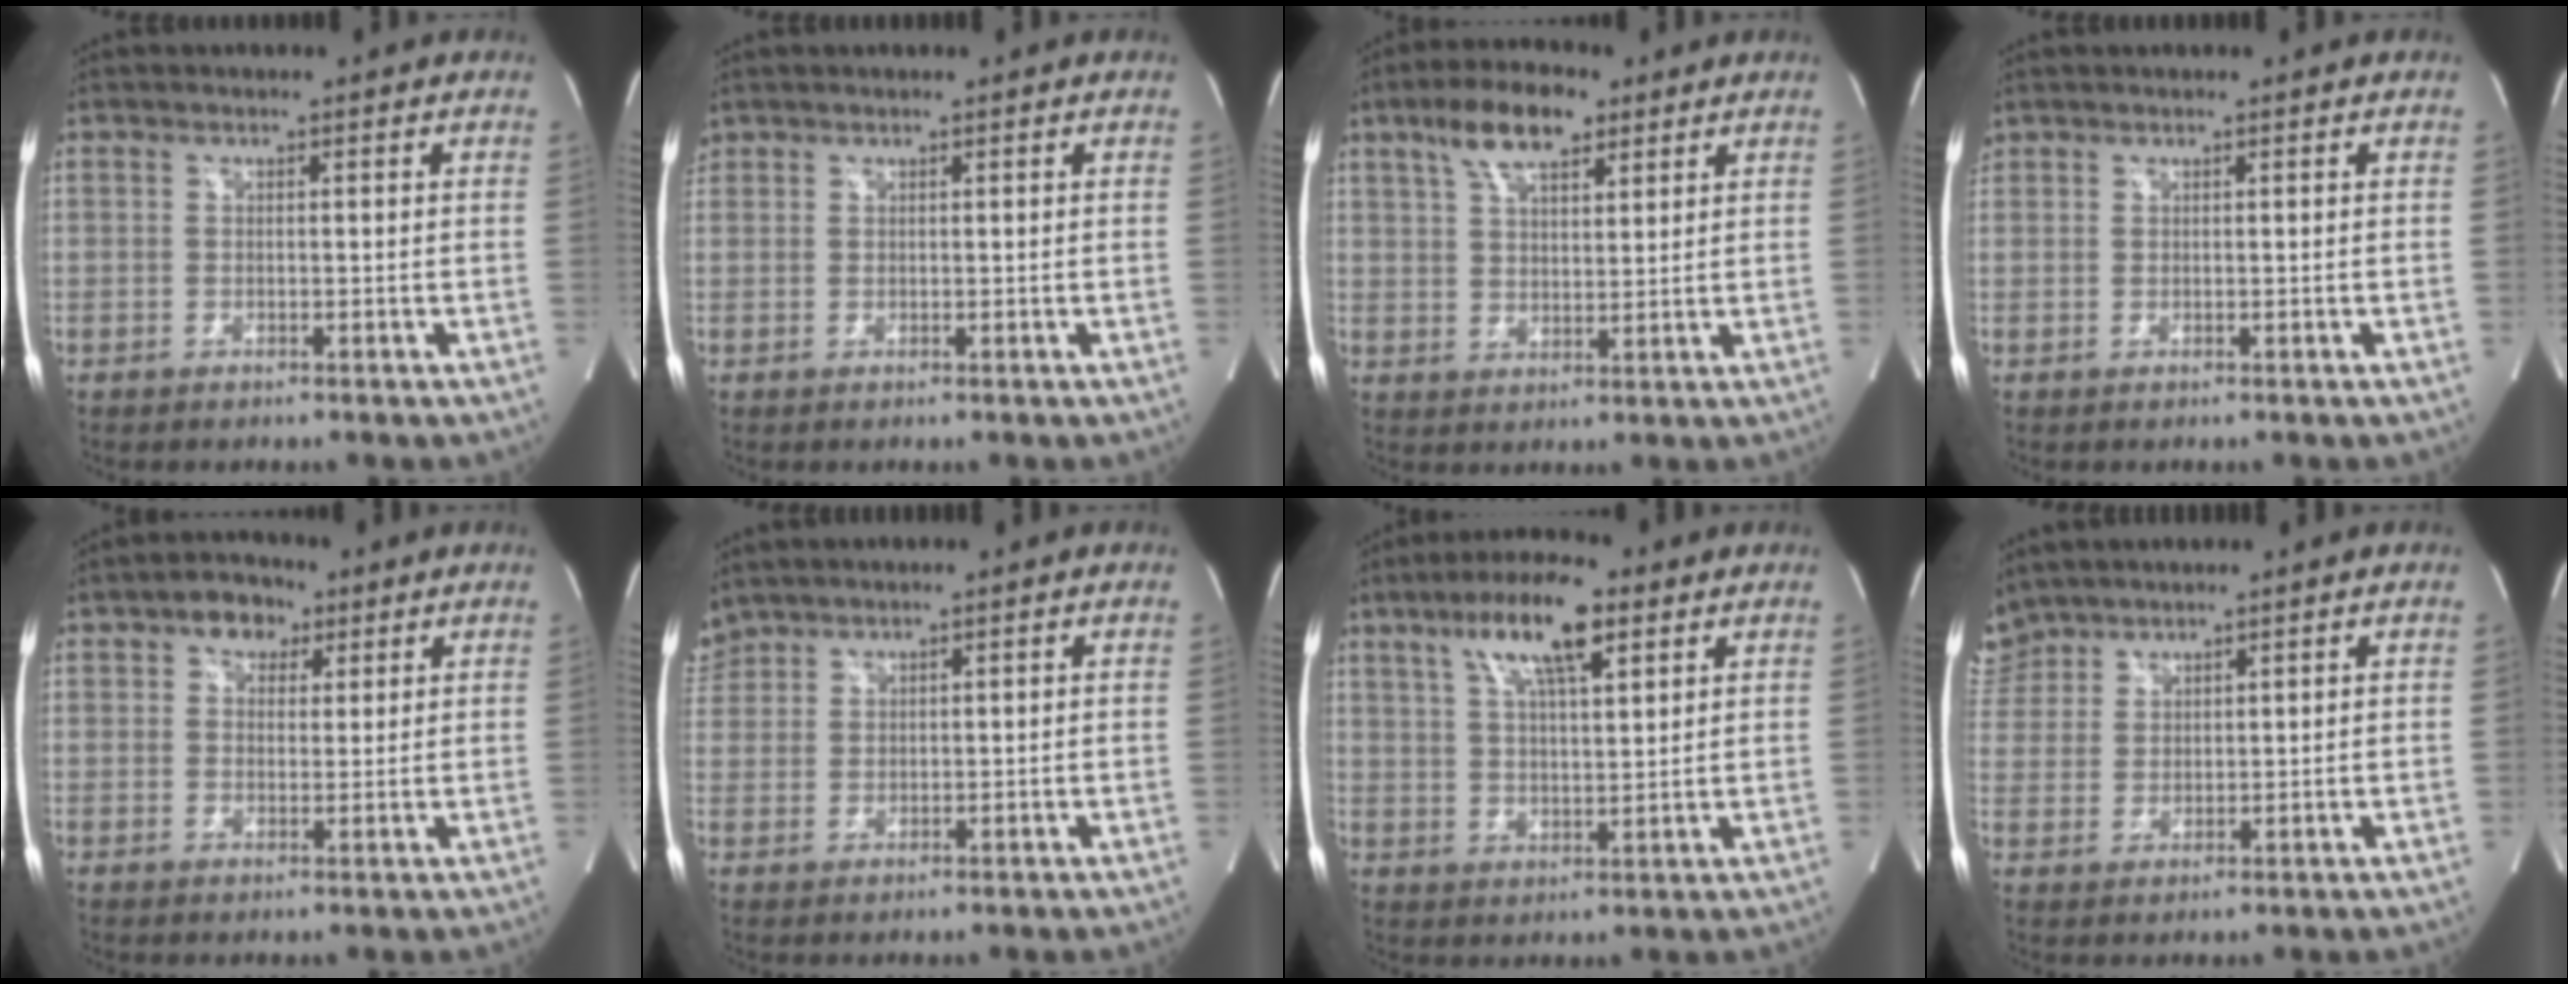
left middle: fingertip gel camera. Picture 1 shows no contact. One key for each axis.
{"total": 1.1, "fx": 0.8, "fy": 0.7, "fz": 0.0, "tx": 0.001, "ty": 0.015, "tz": 0.016}
{"total": 8.7, "fx": 5.3, "fy": 3.4, "fz": 6.0, "tx": -0.114, "ty": 0.018, "tz": 0.097}
{"total": 0.6, "fx": 0.5, "fy": 0.3, "fz": 0.0, "tx": -0.001, "ty": 0.012, "tz": 0.012}
{"total": 4.7, "fx": 2.5, "fy": 3.3, "fz": 2.4, "tx": -0.035, "ty": 0.019, "tz": 0.040}
{"total": 3.6, "fx": 3.4, "fy": 1.3, "fz": 0.1, "tx": -0.012, "ty": 0.019, "tz": 0.074}
{"total": 10.8, "fx": 6.0, "fy": 2.5, "fz": 8.7, "tx": -0.161, "ty": 0.016, "tz": 0.104}
{"total": 6.3, "fx": 5.6, "fy": 2.8, "fz": 0.2, "tx": -0.009, "ty": 0.014, "tz": 0.121}